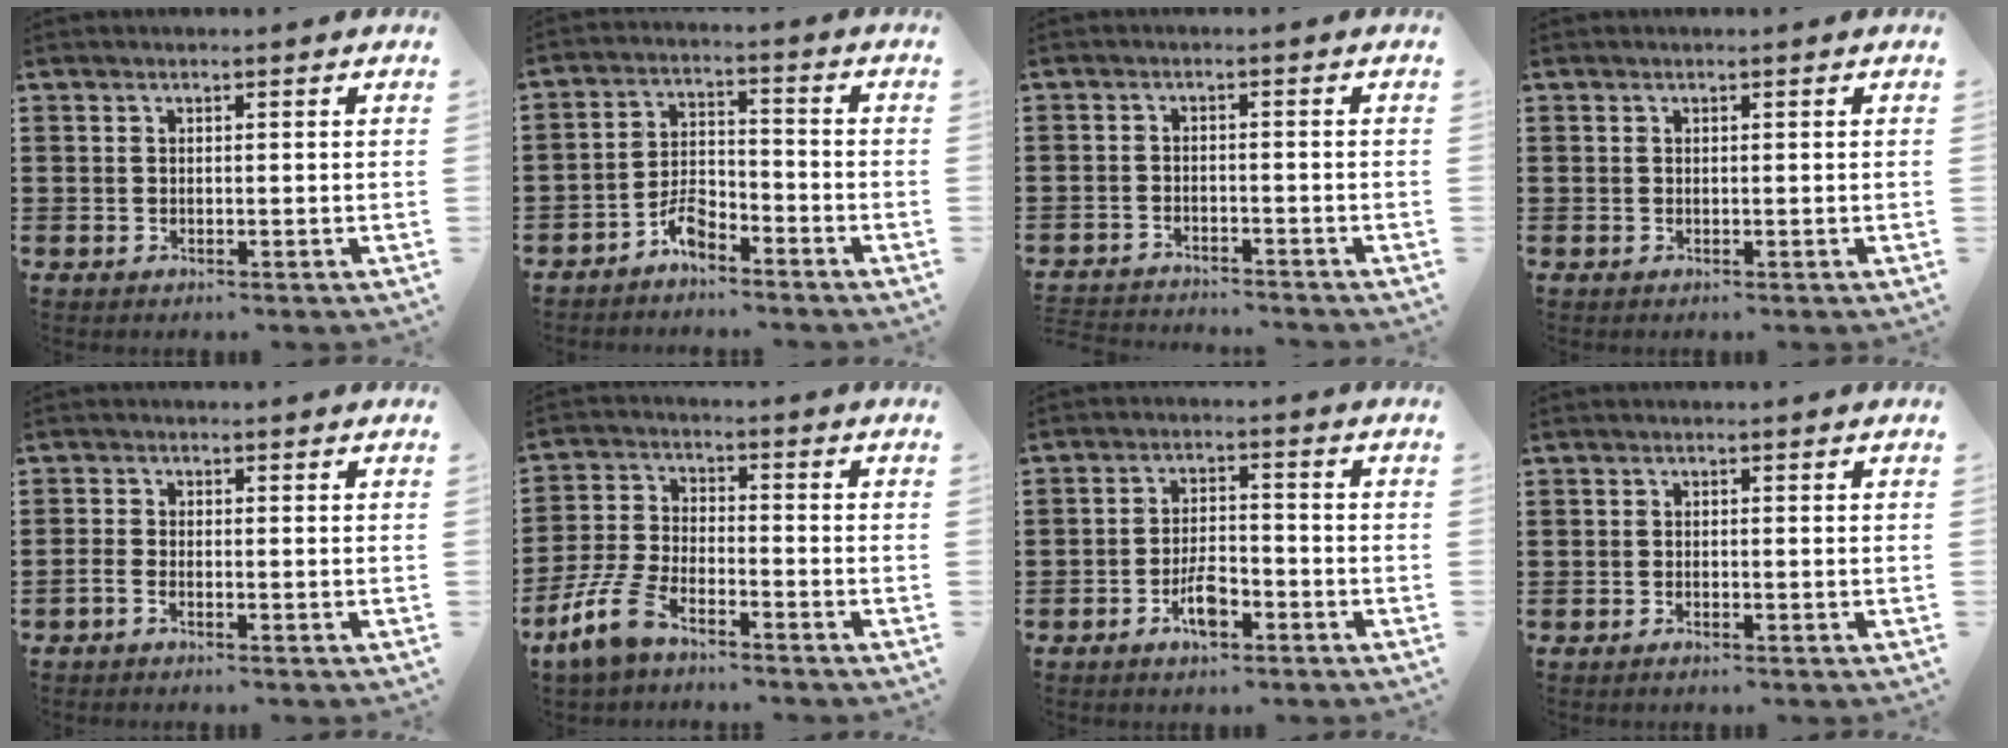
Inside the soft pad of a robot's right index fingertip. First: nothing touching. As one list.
[{"total": 4.5, "force": [-3.7, 1.5, 2.1], "torque": [-0.045, 0.007, -0.070]}, {"total": 2.4, "force": [-2.3, 0.1, -0.2], "torque": [-0.003, 0.002, -0.052]}, {"total": 0.0}, {"total": 1.2, "force": [-1.0, 0.1, 0.6], "torque": [-0.012, -0.003, -0.019]}, {"total": 7.4, "force": [-5.4, 2.4, 4.5], "torque": [-0.121, -0.004, -0.109]}, {"total": 5.1, "force": [-2.8, 1.8, 3.9], "torque": [-0.078, 0.001, -0.052]}, {"total": 0.7, "force": [-0.5, -0.1, 0.4], "torque": [-0.011, -0.008, -0.007]}]